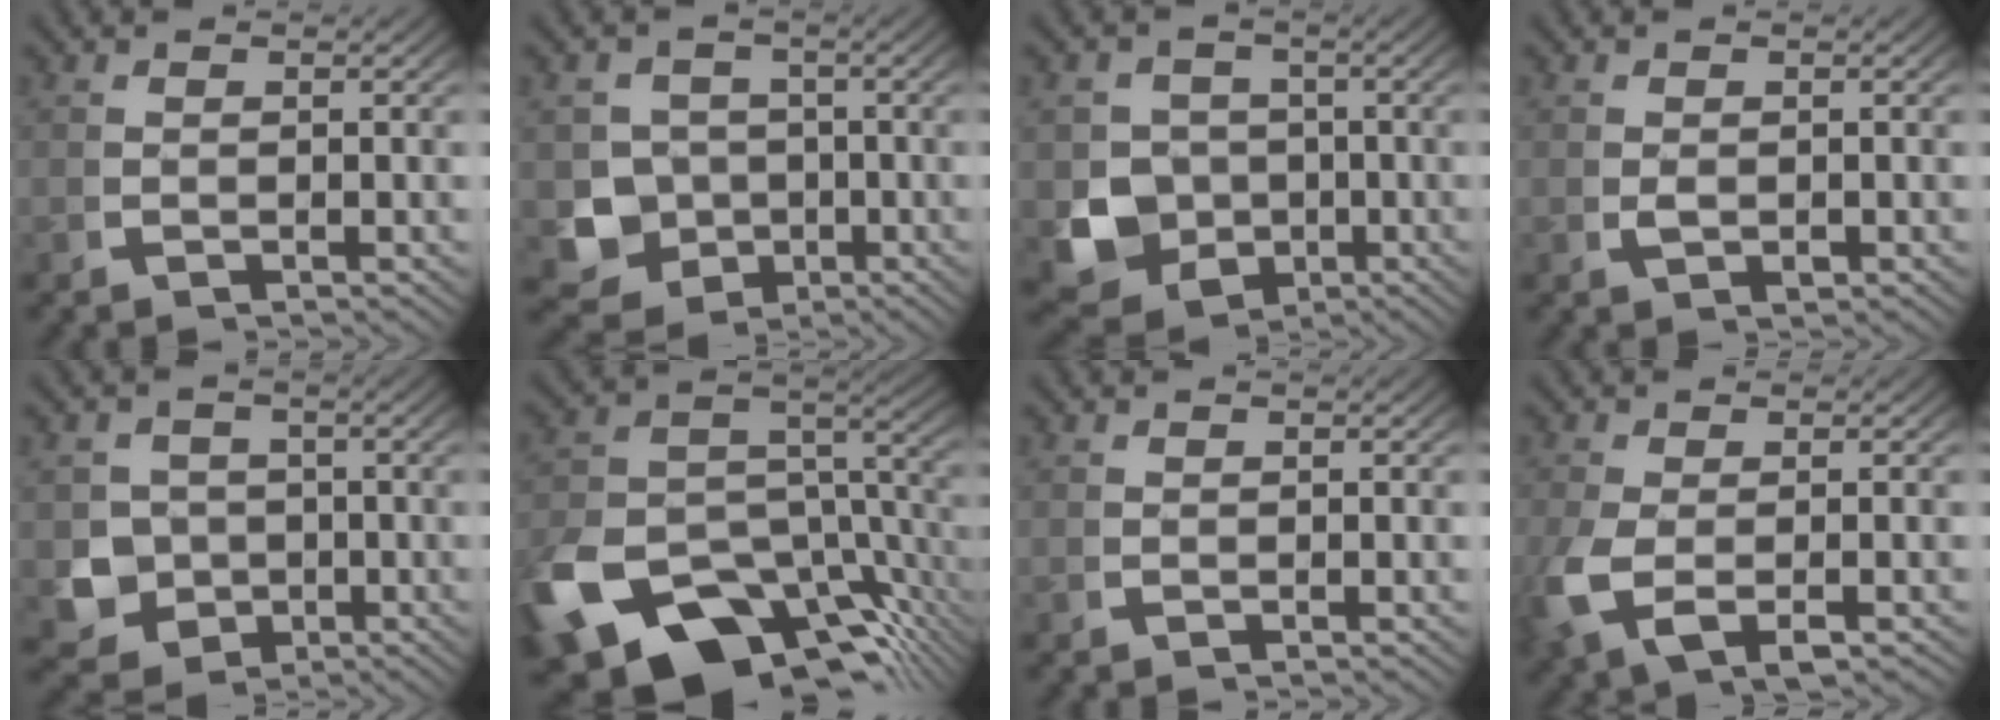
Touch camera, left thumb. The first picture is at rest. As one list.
[{"total": 10.0, "force": [-3.4, 8.7, 3.6], "torque": [-0.077, -0.051, -0.045]}, {"total": 11.0, "force": [-3.0, 9.5, 4.6], "torque": [-0.104, -0.049, -0.043]}, {"total": 1.2, "force": [0.0, 0.7, 1.0], "torque": [-0.022, -0.008, 0.007]}, {"total": 8.9, "force": [-2.4, 7.8, 3.6], "torque": [-0.078, -0.047, -0.025]}, {"total": 17.7, "force": [-8.9, 10.0, 11.5], "torque": [-0.193, -0.057, -0.121]}, {"total": 0.0}, {"total": 5.0, "force": [-1.3, 2.7, 4.0], "torque": [-0.112, -0.021, -0.009]}]